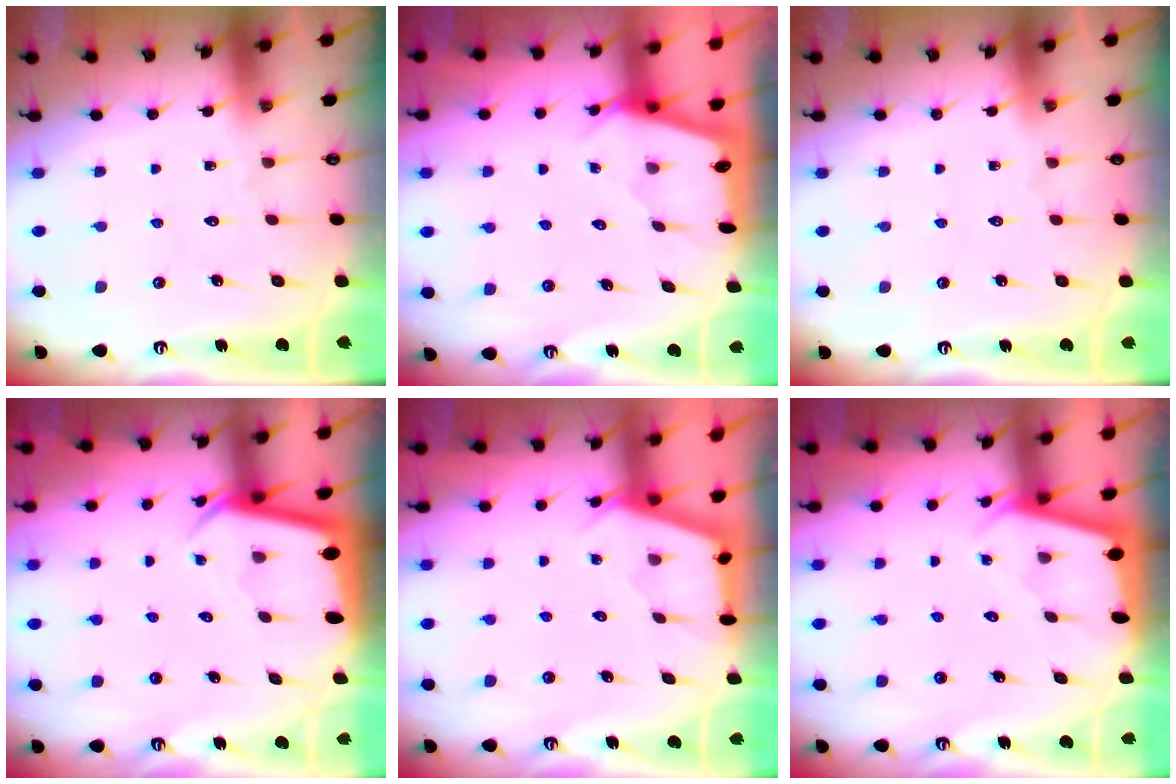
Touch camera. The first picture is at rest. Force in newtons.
{"total": 2.2, "press": 2.2, "slide": 0.3}
{"total": 0.0}
{"total": 2.8, "press": 2.8, "slide": 0.1}
{"total": 2.8, "press": 2.8, "slide": 0.3}
{"total": 2.2, "press": 2.2, "slide": 0.1}